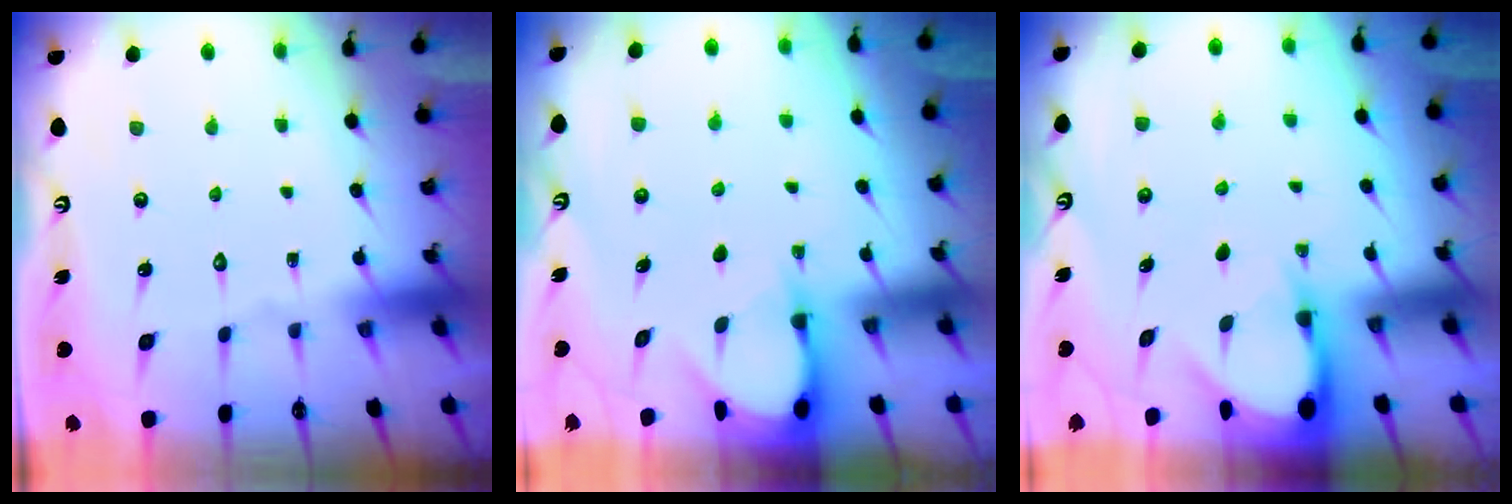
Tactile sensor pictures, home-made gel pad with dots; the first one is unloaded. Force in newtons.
{"total": 3.1, "press": 3.1, "slide": 0.3}
{"total": 3.6, "press": 3.6, "slide": 0.3}